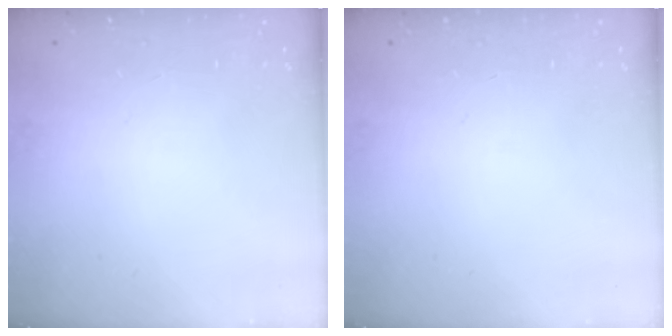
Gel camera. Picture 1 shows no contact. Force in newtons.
{"total": 0.0}